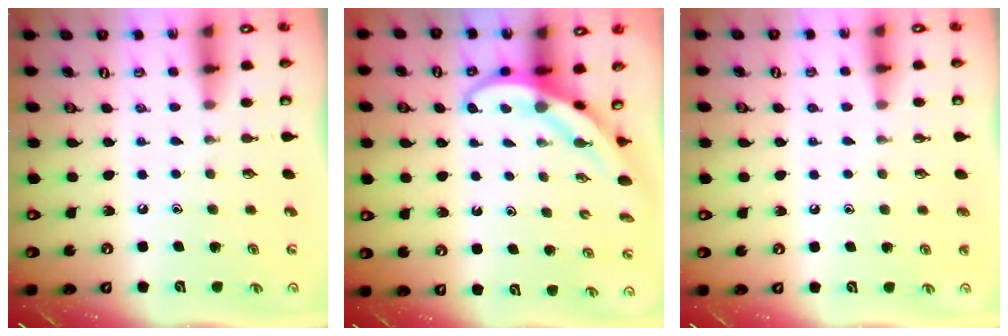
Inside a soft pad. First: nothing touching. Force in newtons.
{"total": 3.9, "press": 3.9, "slide": 0.4}
{"total": 0.7, "press": 0.7, "slide": 0.0}